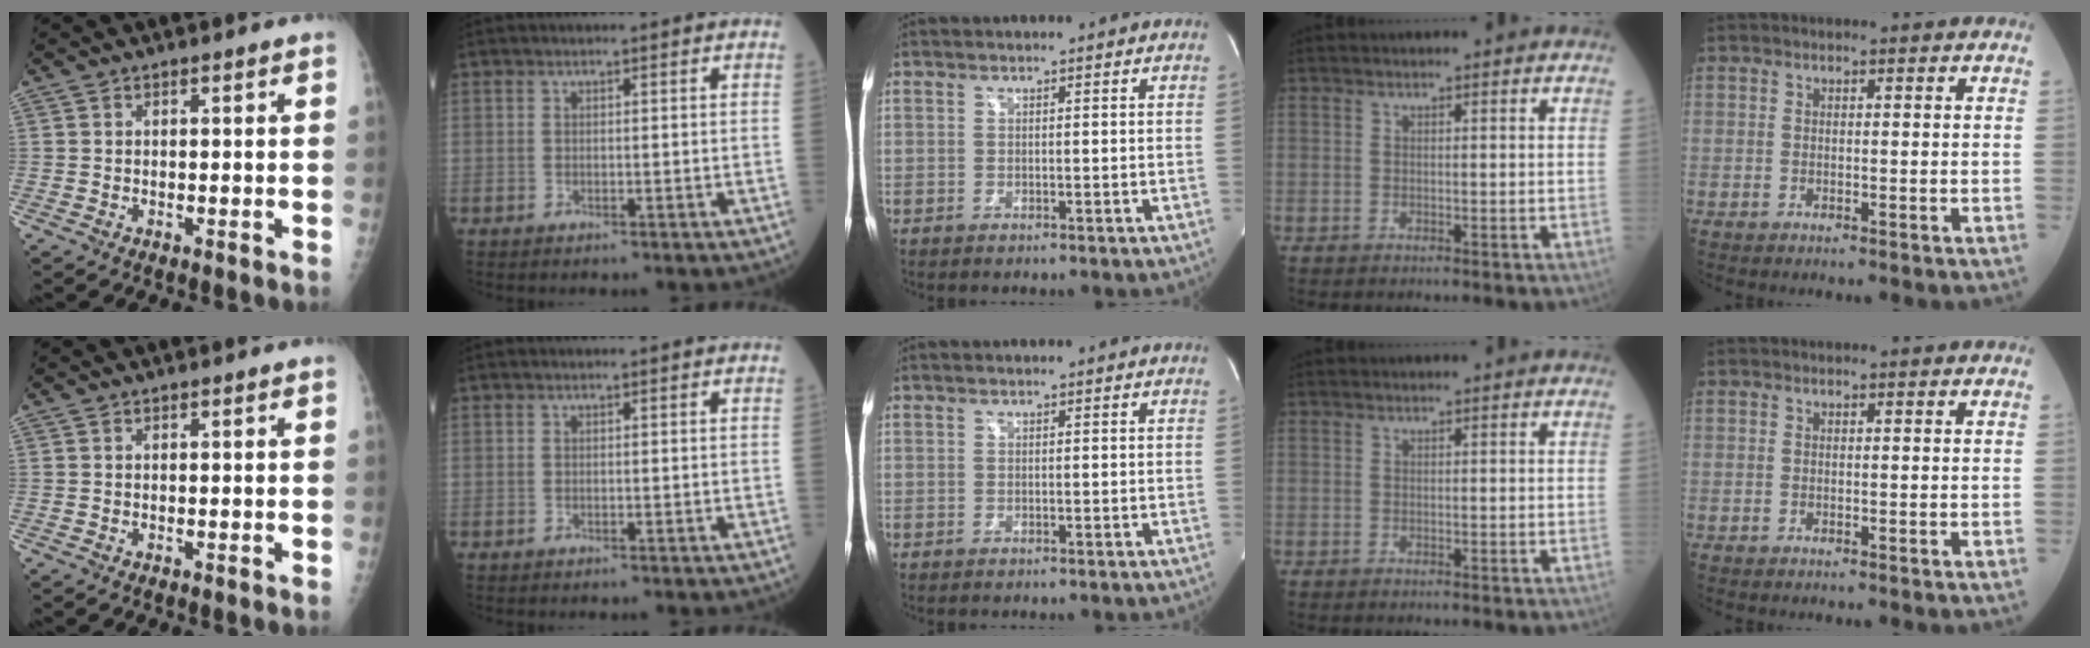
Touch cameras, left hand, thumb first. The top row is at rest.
{}